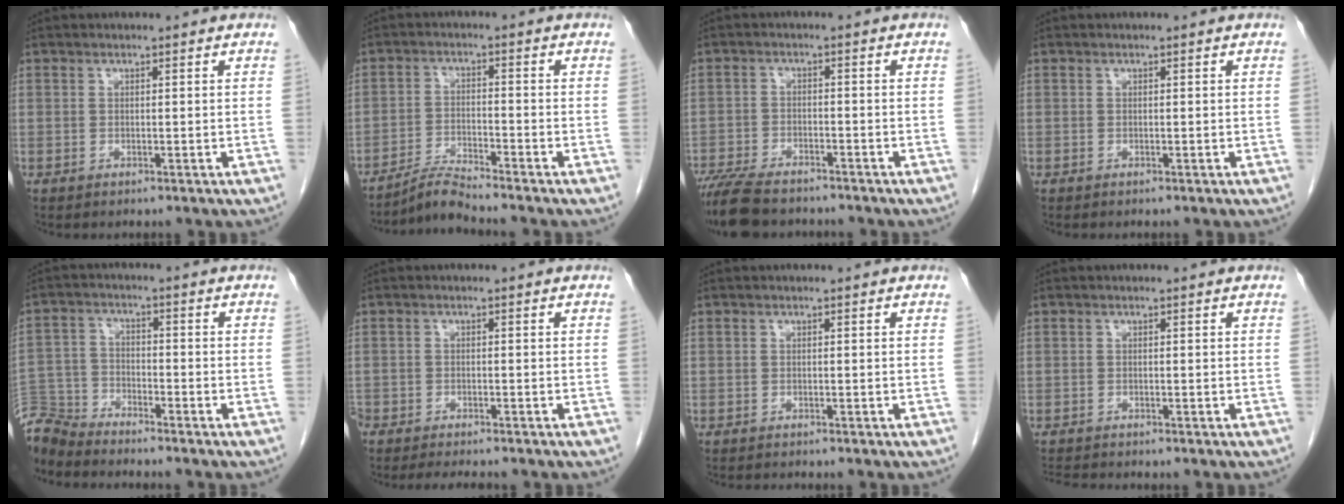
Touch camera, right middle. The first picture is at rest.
{"total": 4.4, "force": [-4.1, -1.2, 0.6], "torque": [-0.017, -0.018, -0.080]}
{"total": 9.3, "force": [-8.0, 2.5, 4.0], "torque": [-0.070, -0.015, -0.132]}
{"total": 0.0}
{"total": 7.1, "force": [-7.1, 0.4, 0.0], "torque": [-0.005, 0.000, -0.143]}
{"total": 5.5, "force": [-4.9, 1.0, 2.1], "torque": [-0.027, -0.012, -0.078]}
{"total": 1.0, "force": [-1.0, -0.2, 0.1], "torque": [-0.004, -0.003, -0.016]}
{"total": 2.1, "force": [-2.1, -0.1, 0.3], "torque": [-0.008, -0.011, -0.037]}